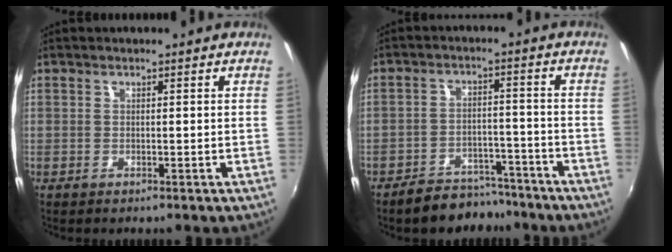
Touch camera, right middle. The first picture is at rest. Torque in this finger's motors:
{"motor_torque": [1.08, -1.06, 0.14, 0.08]}